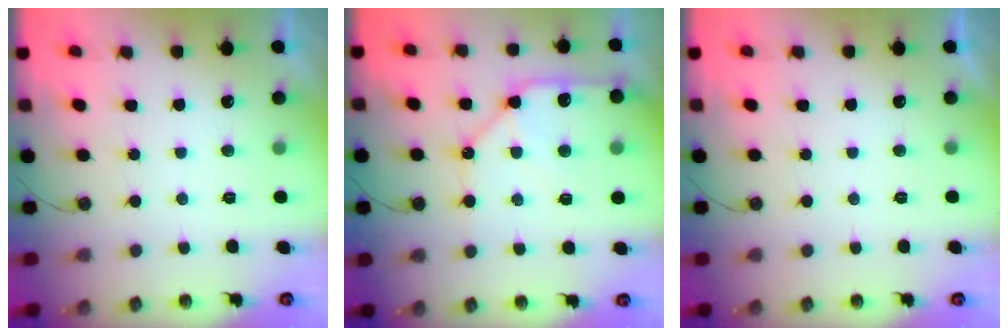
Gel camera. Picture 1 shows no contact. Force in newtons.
{"total": 13.3, "press": 13.2, "slide": 1.6}
{"total": 0.0}